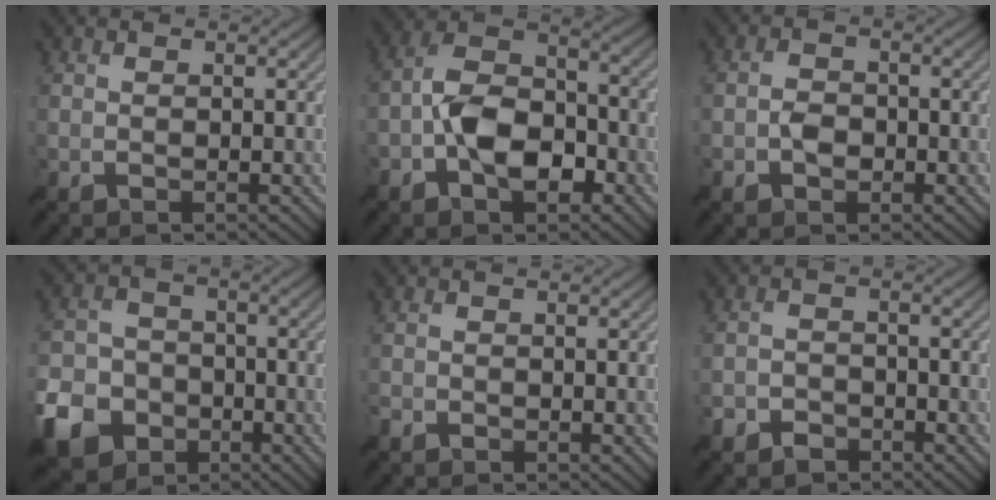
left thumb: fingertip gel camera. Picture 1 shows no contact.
{"total": 9.4, "force": [-3.2, 4.7, 7.4], "torque": [-0.138, 0.015, -0.075]}
{"total": 2.2, "force": [-0.9, 1.5, 1.3], "torque": [-0.028, 0.006, -0.021]}
{"total": 8.8, "force": [-4.7, 6.5, 3.8], "torque": [-0.102, -0.015, -0.103]}
{"total": 0.9, "force": [-0.8, 0.4, 0.0], "torque": [0.002, -0.001, -0.019]}
{"total": 3.0, "force": [-2.4, 1.6, 0.8], "torque": [-0.012, 0.000, -0.051]}